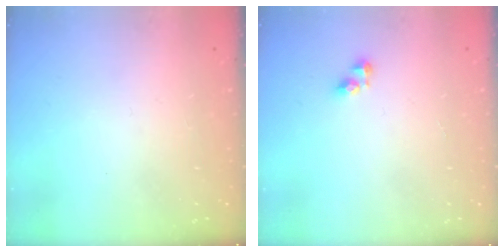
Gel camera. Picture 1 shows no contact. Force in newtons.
{"total": 3.1, "press": 3.1, "slide": 0.3}